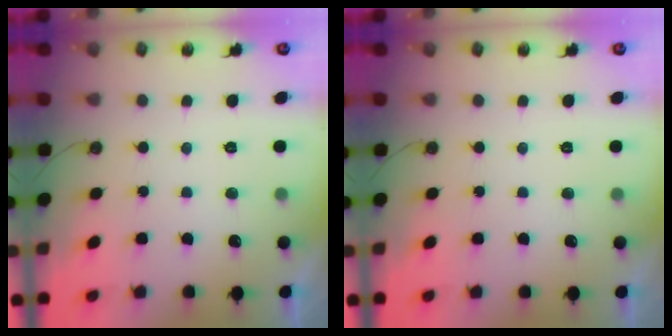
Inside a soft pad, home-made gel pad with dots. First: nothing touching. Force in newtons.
{"total": 0.0}